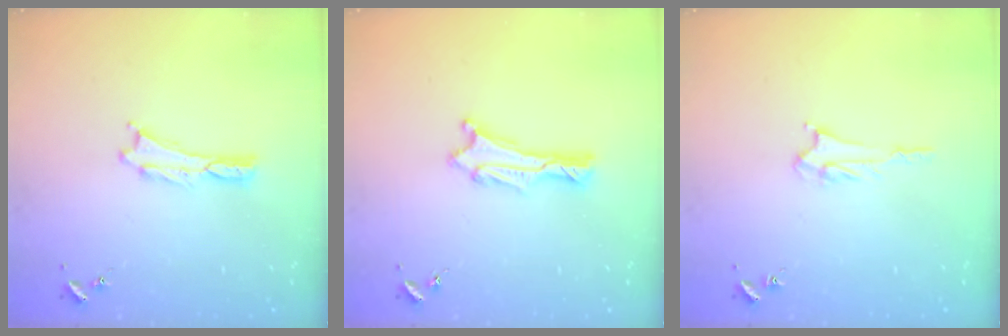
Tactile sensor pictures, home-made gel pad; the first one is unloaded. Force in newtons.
{"total": 0.9, "press": 0.8, "slide": 0.1}
{"total": 2.6, "press": 2.6, "slide": 0.3}